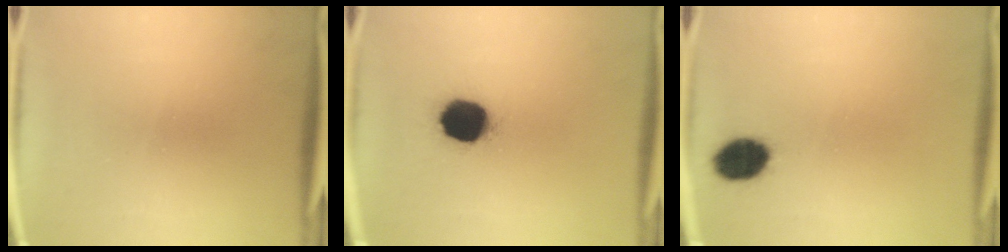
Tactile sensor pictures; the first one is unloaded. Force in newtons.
{"total": 13.3}
{"total": 8.0}